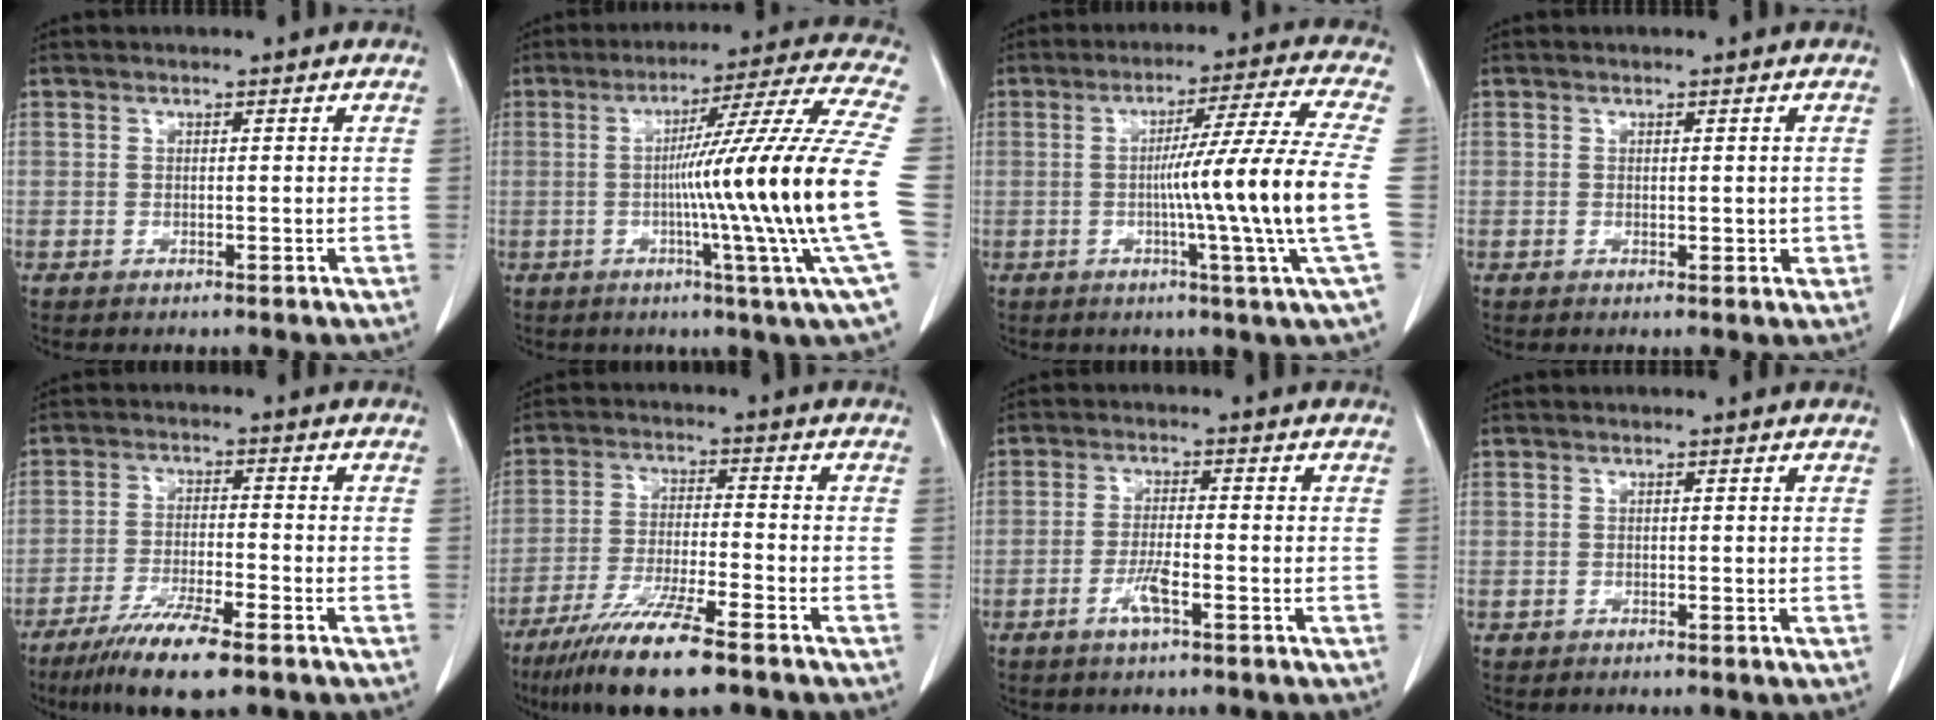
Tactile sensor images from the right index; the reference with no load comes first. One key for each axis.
{"total": 20.5, "fx": -2.5, "fy": -3.6, "fz": 20.0, "tx": -0.260, "ty": -0.012, "tz": -0.056}
{"total": 14.4, "fx": -1.7, "fy": -3.4, "fz": 13.9, "tx": -0.213, "ty": -0.014, "tz": -0.031}
{"total": 1.4, "fx": 0.1, "fy": 0.8, "fz": 1.1, "tx": -0.012, "ty": -0.003, "tz": 0.006}
{"total": 9.3, "fx": -6.3, "fy": 0.8, "fz": 6.8, "tx": -0.123, "ty": -0.024, "tz": -0.110}
{"total": 11.8, "fx": -8.1, "fy": 0.7, "fz": 8.5, "tx": -0.158, "ty": -0.032, "tz": -0.143}
{"total": 3.8, "fx": -1.8, "fy": 0.4, "fz": 3.3, "tx": -0.066, "ty": -0.003, "tz": -0.034}
{"total": 0.0}